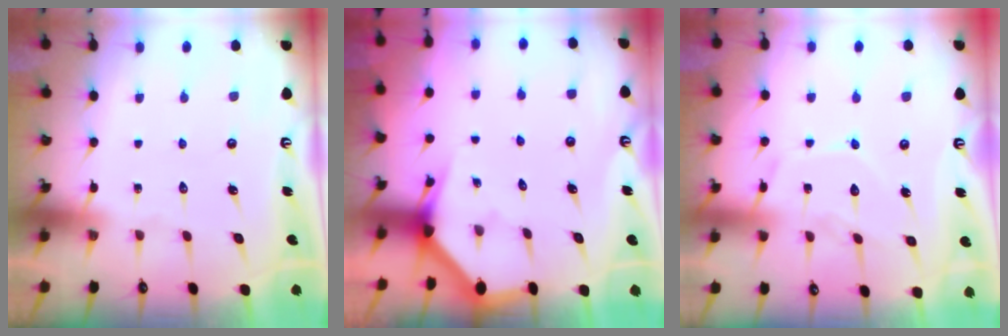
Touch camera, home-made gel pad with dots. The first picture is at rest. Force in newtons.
{"total": 3.1, "press": 3.1, "slide": 0.1}
{"total": 8.9, "press": 8.9, "slide": 0.4}